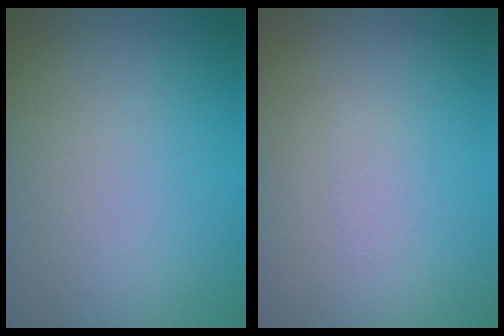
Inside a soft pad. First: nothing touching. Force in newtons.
{"total": 0.5, "press": 0.5, "slide": 0.0}